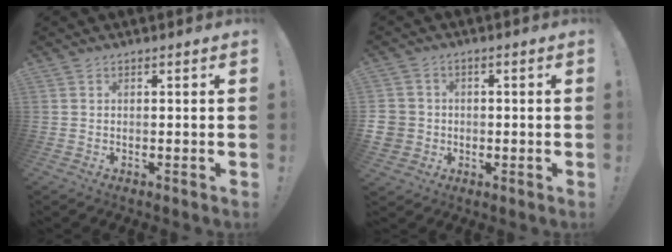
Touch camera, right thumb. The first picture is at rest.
{"total": 5.9, "force": [-0.9, 5.6, 1.7], "torque": [-0.042, 0.012, -0.016]}